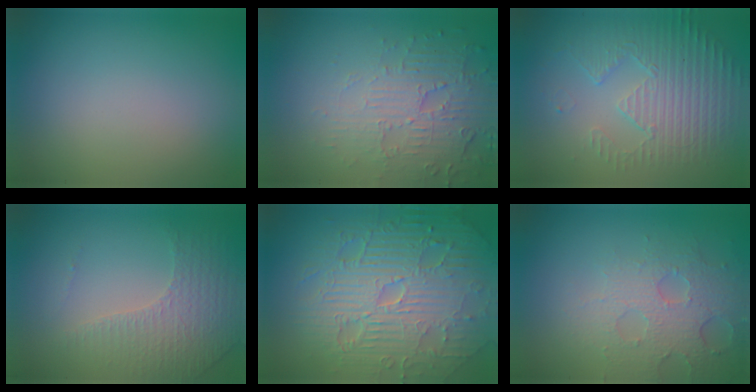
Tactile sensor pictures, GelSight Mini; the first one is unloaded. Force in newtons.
{"total": 5.5, "press": 3.6, "slide": 4.1}
{"total": 5.5, "press": 3.6, "slide": 4.1}
{"total": 4.3, "press": 3.0, "slide": 3.1}
{"total": 11.6, "press": 7.5, "slide": 8.9}
{"total": 3.8, "press": 3.8, "slide": 0.7}